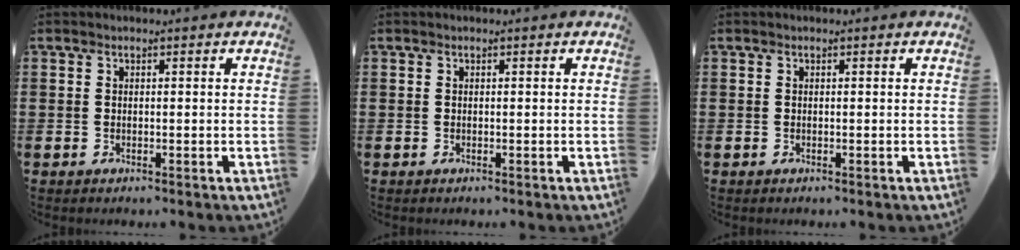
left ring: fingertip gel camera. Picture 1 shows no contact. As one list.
[{"total": 0.0}, {"total": 0.0}]